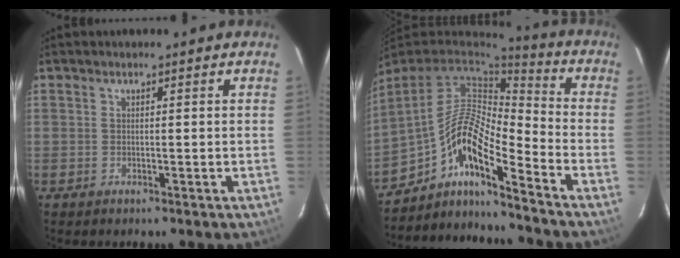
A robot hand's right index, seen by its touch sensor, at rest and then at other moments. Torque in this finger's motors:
{"motor_torque": [0.50, -0.53, 0.63, 0.15]}